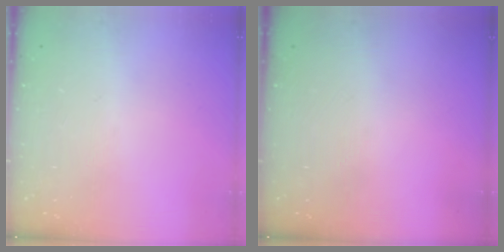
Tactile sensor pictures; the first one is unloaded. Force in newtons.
{"total": 0.0}